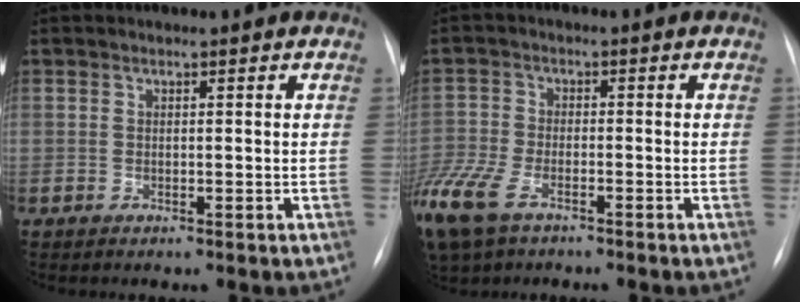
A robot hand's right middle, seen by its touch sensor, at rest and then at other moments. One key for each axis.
{"total": 13.5, "fx": -8.4, "fy": 6.6, "fz": 8.3, "tx": -0.221, "ty": -0.019, "tz": -0.154}